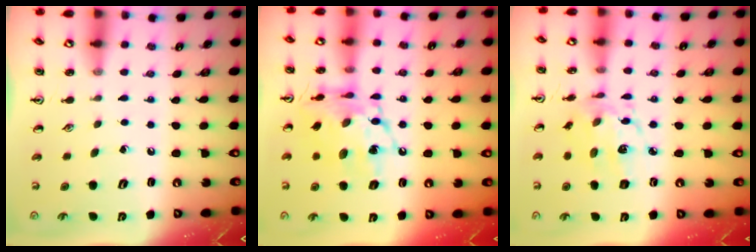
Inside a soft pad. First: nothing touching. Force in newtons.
{"total": 15.6, "press": 15.5, "slide": 1.3}
{"total": 10.5, "press": 10.4, "slide": 0.6}